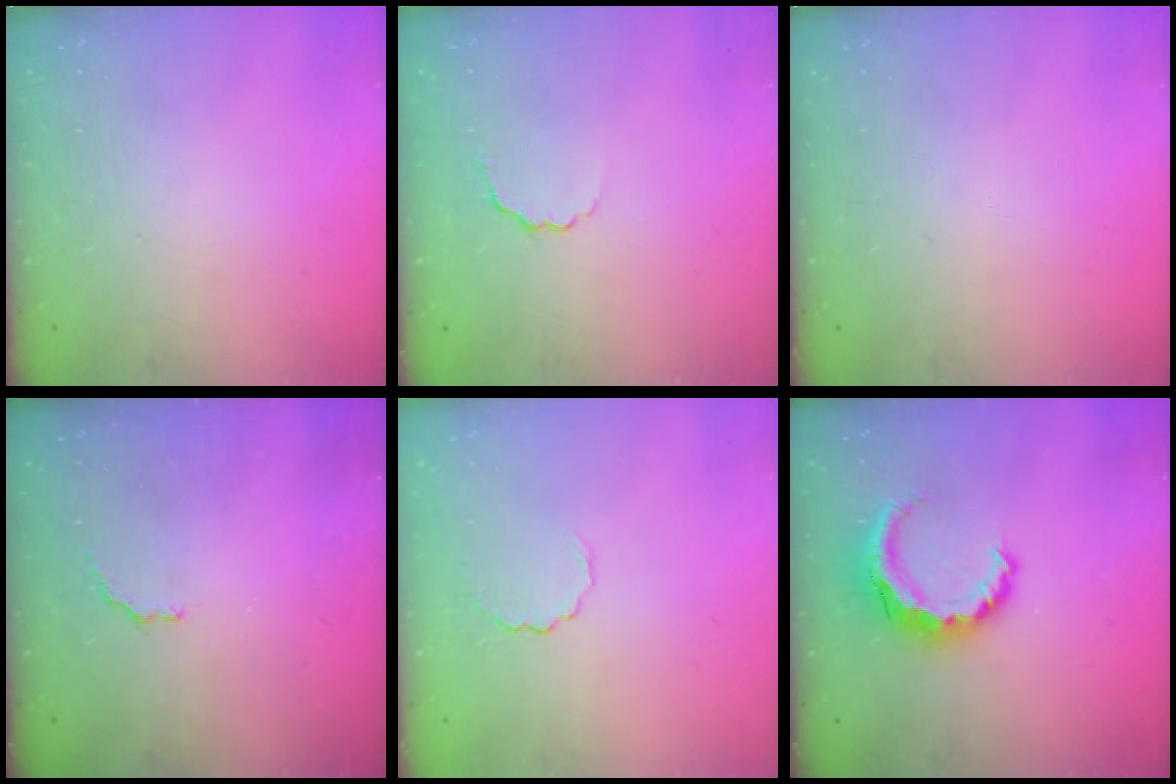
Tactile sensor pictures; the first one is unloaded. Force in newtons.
{"total": 3.2, "press": 2.9, "slide": 1.2}
{"total": 0.0}
{"total": 2.6, "press": 2.5, "slide": 0.9}
{"total": 2.8, "press": 2.5, "slide": 1.1}
{"total": 8.6, "press": 8.5, "slide": 1.1}